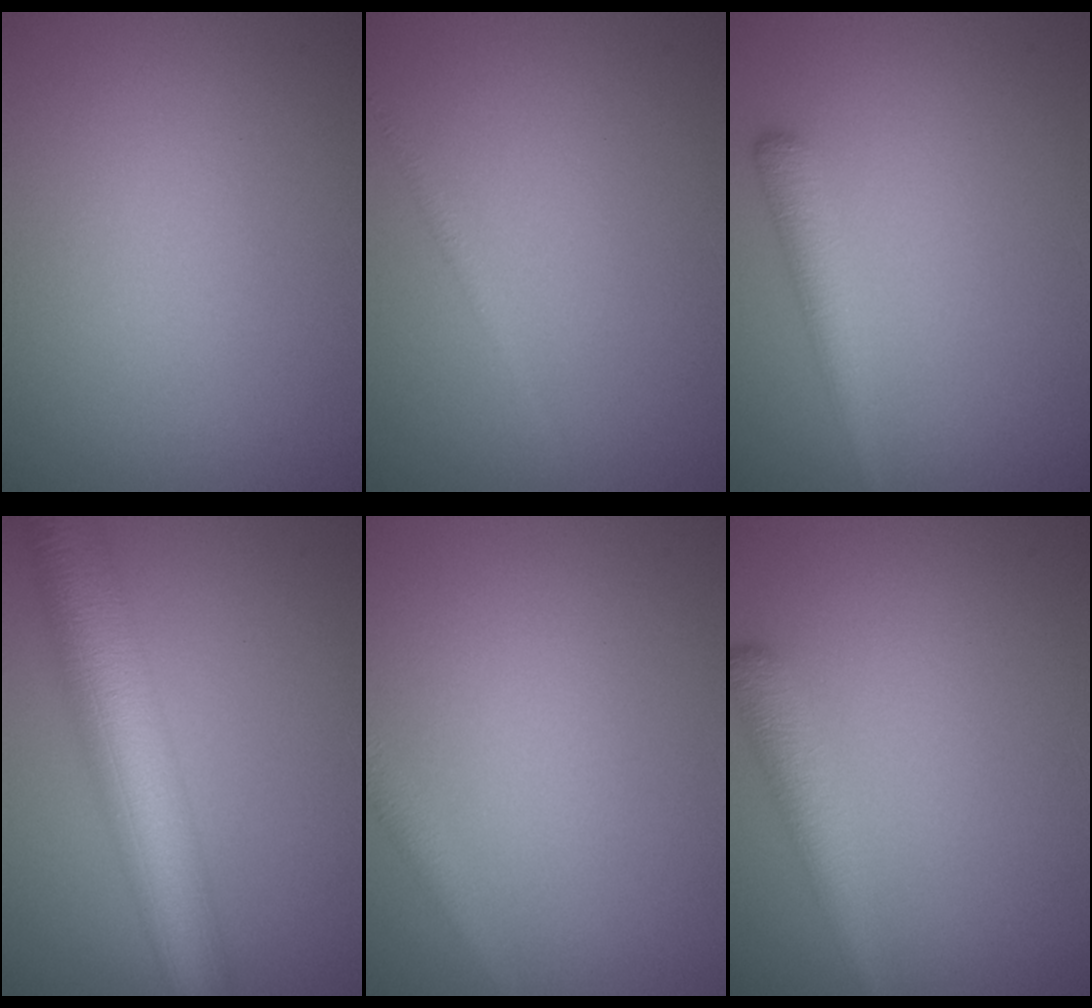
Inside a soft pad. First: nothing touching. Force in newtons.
{"total": 1.0, "press": 1.0, "slide": 0.1}
{"total": 2.8, "press": 2.8, "slide": 0.2}
{"total": 9.8, "press": 9.8, "slide": 0.4}
{"total": 1.8, "press": 1.8, "slide": 0.1}
{"total": 3.5, "press": 3.5, "slide": 0.2}